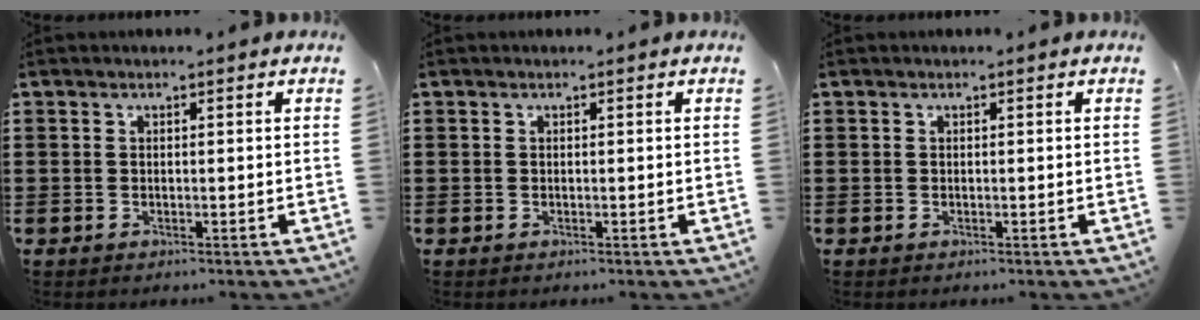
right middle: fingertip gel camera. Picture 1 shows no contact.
{"total": 0.0}
{"total": 0.0}